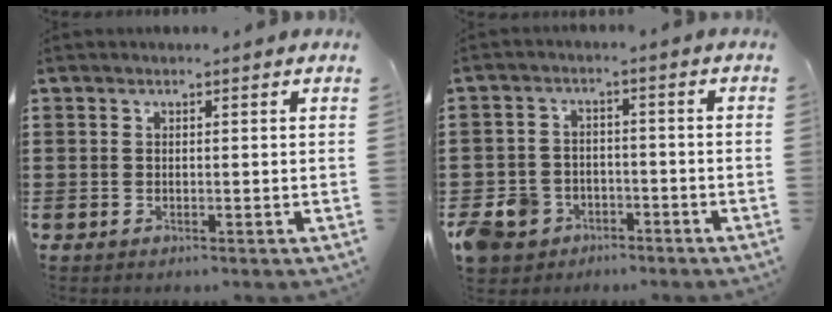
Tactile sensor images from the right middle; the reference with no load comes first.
{"total": 5.5, "force": [-3.9, 3.7, 1.3], "torque": [-0.055, 0.008, -0.083]}